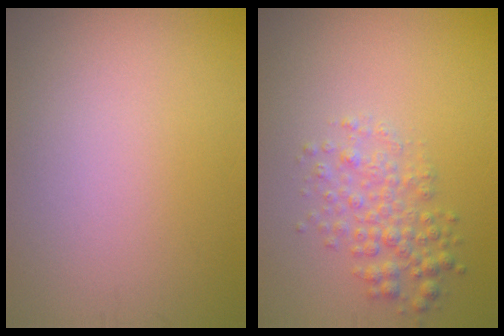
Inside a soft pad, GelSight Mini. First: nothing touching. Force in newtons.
{"total": 2.8, "press": 2.8, "slide": 0.1}